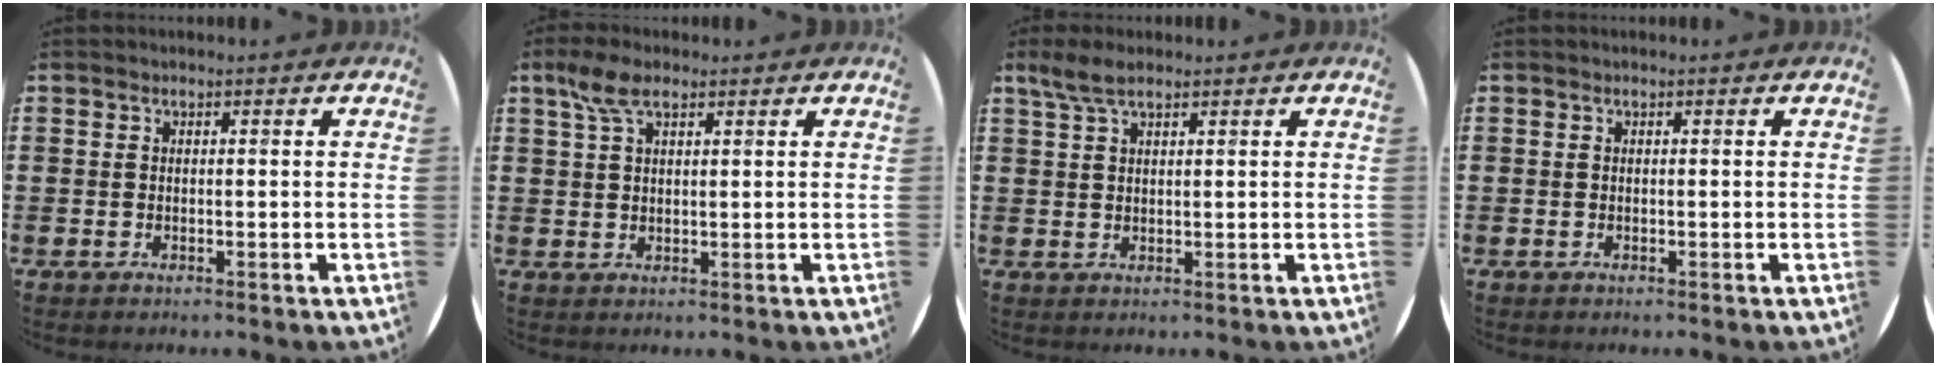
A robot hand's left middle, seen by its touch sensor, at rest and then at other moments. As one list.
[{"total": 4.5, "force": [2.7, 1.9, 3.1], "torque": [-0.060, 0.004, 0.047]}, {"total": 3.3, "force": [2.4, 0.9, 2.1], "torque": [-0.046, 0.004, 0.044]}, {"total": 0.0}]